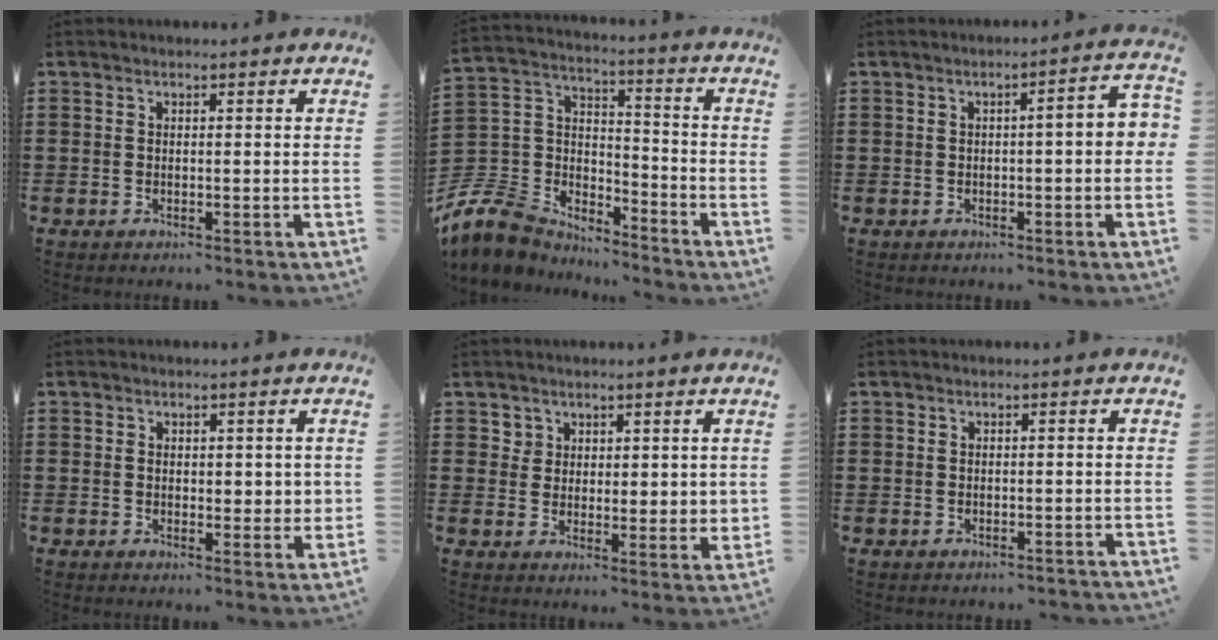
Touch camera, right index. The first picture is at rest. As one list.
[{"total": 9.2, "force": [-7.7, 4.7, 1.7], "torque": [-0.083, 0.001, -0.157]}, {"total": 3.3, "force": [-0.4, 0.4, 3.2], "torque": [-0.054, 0.002, -0.009]}, {"total": 2.1, "force": [0.7, 1.6, 1.1], "torque": [-0.017, 0.008, 0.011]}, {"total": 3.8, "force": [2.7, 2.7, 0.5], "torque": [-0.016, 0.007, 0.050]}, {"total": 0.8, "force": [-0.6, 0.5, 0.0], "torque": [-0.001, 0.001, -0.014]}]